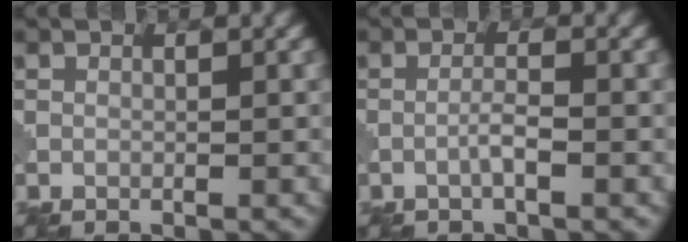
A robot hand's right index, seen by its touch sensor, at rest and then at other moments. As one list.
[{"total": 1.7, "force": [-0.7, 0.2, 1.5], "torque": [-0.029, 0.007, -0.017]}]